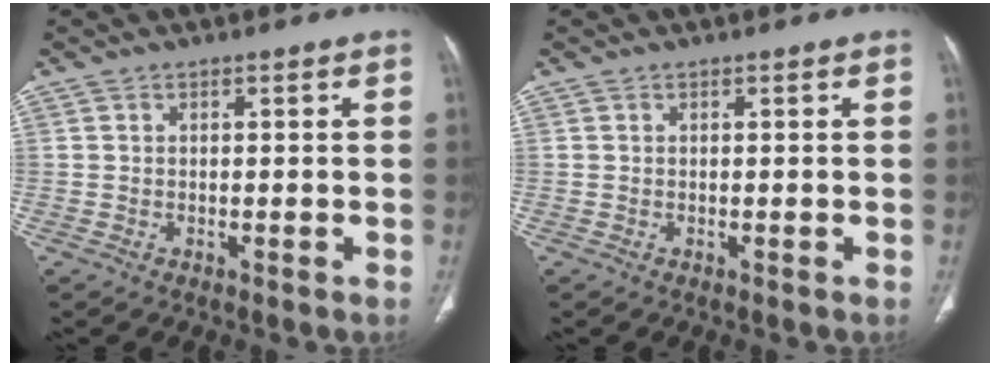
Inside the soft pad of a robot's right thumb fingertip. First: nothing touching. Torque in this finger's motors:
{"motor_torque": [-0.05, 0.04, -0.06, 0.06, 0.01]}